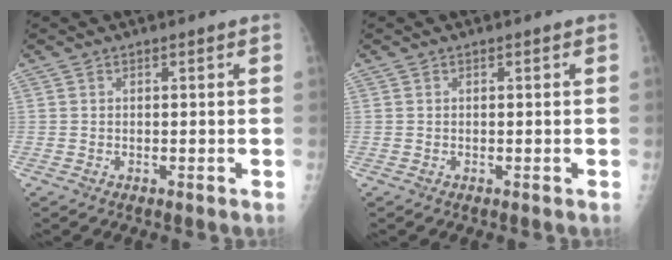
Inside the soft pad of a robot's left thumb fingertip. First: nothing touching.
{"total": 0.0}